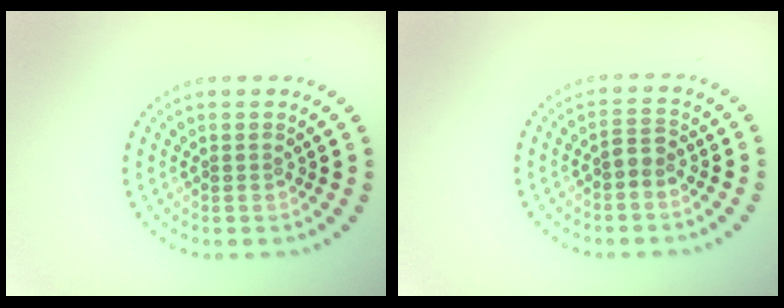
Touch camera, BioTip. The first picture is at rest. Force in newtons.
{"total": 1.2, "press": 1.2, "slide": 0.5}